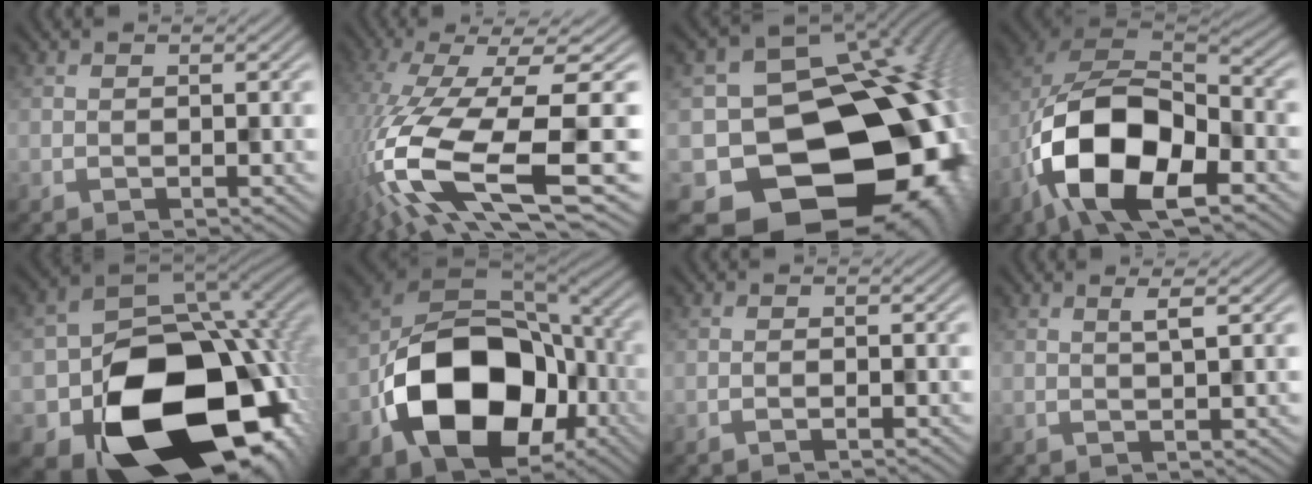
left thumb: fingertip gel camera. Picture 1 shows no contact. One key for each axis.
{"total": 17.3, "fx": -4.8, "fy": 4.6, "fz": 16.0, "tx": -0.348, "ty": -0.015, "tz": -0.072}
{"total": 20.7, "fx": -6.6, "fy": 16.0, "fz": 11.3, "tx": -0.193, "ty": -0.030, "tz": -0.078}
{"total": 15.8, "fx": -6.4, "fy": 8.3, "fz": 11.8, "tx": -0.239, "ty": -0.026, "tz": -0.124}
{"total": 21.2, "fx": -7.9, "fy": 15.0, "fz": 12.8, "tx": -0.236, "ty": -0.062, "tz": -0.105}
{"total": 18.2, "fx": -5.6, "fy": 12.7, "fz": 11.9, "tx": -0.219, "ty": -0.041, "tz": -0.097}
{"total": 0.7, "fx": -0.5, "fy": 0.0, "fz": 0.5, "tx": -0.008, "ty": 0.002, "tz": -0.010}
{"total": 1.7, "fx": 0.9, "fy": 0.0, "fz": 1.4, "tx": -0.027, "ty": 0.003, "tz": 0.014}